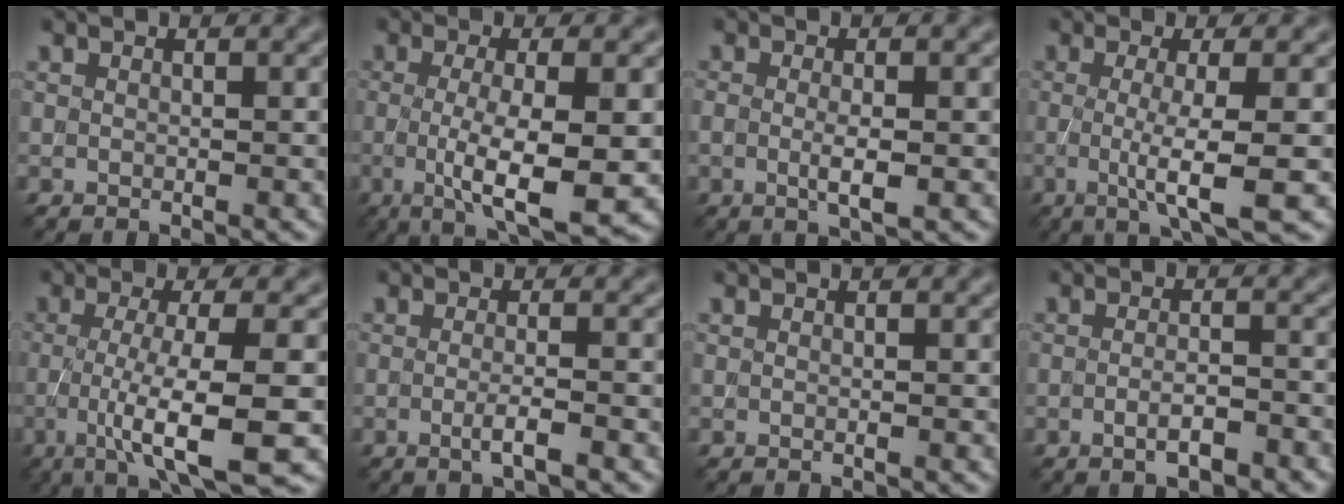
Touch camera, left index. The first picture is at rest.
{"total": 7.6, "force": [-1.1, 1.8, 7.3], "torque": [-0.122, -0.015, -0.014]}
{"total": 2.3, "force": [-0.2, 0.5, 2.2], "torque": [-0.046, -0.006, -0.004]}
{"total": 5.7, "force": [-0.7, 1.1, 5.5], "torque": [-0.092, -0.010, -0.013]}
{"total": 8.8, "force": [-2.2, 1.7, 8.3], "torque": [-0.131, -0.012, -0.043]}
{"total": 2.4, "force": [-0.6, 0.5, 2.3], "torque": [-0.034, -0.001, -0.015]}
{"total": 0.0}
{"total": 2.6, "force": [-1.2, 0.7, 2.1], "torque": [-0.042, -0.003, -0.018]}